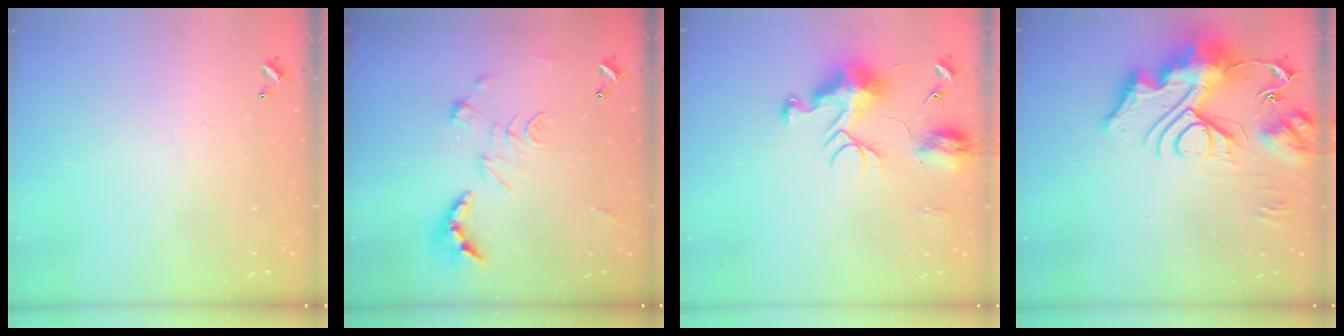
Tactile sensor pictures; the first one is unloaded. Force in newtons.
{"total": 2.6, "press": 2.1, "slide": 1.5}
{"total": 12.0, "press": 12.0, "slide": 0.6}
{"total": 19.2, "press": 19.1, "slide": 1.7}